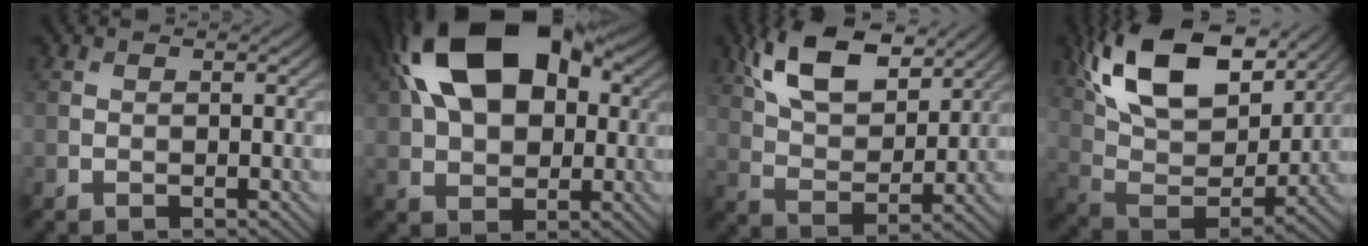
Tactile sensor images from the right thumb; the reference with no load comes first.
{"total": 19.2, "force": [6.0, 11.8, 13.8], "torque": [-0.257, 0.052, 0.087]}
{"total": 12.4, "force": [7.0, 5.9, 8.4], "torque": [-0.174, 0.007, 0.127]}
{"total": 17.7, "force": [10.1, 8.9, 11.6], "torque": [-0.238, 0.021, 0.156]}